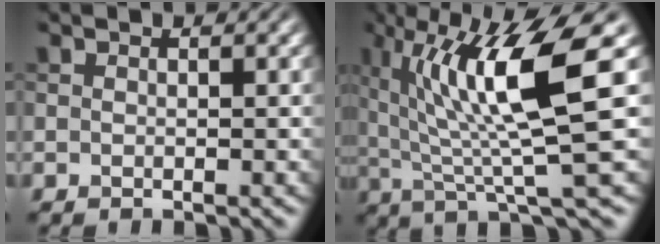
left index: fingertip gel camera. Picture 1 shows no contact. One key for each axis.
{"total": 10.8, "fx": 3.1, "fy": 1.8, "fz": 10.2, "tx": -0.154, "ty": -0.002, "tz": 0.056}